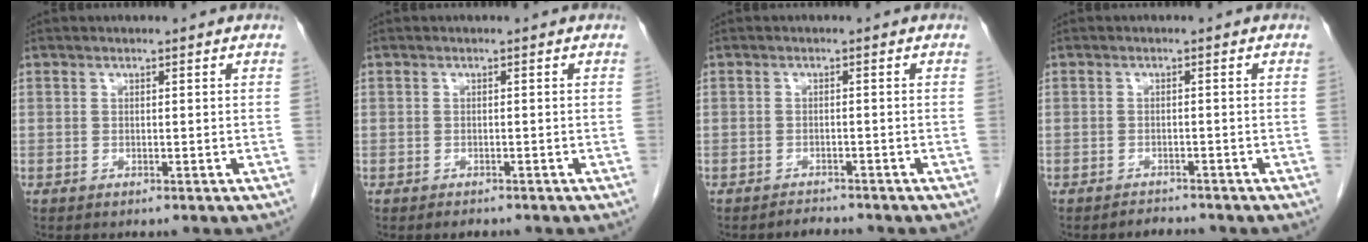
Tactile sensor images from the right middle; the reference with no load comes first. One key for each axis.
{"total": 1.2, "fx": -1.0, "fy": 0.5, "fz": 0.4, "tx": -0.010, "ty": -0.002, "tz": -0.012}
{"total": 1.6, "fx": -1.6, "fy": 0.3, "fz": -0.1, "tx": -0.001, "ty": -0.006, "tz": -0.023}
{"total": 1.5, "fx": -1.5, "fy": 0.2, "fz": -0.2, "tx": 0.001, "ty": -0.006, "tz": -0.020}